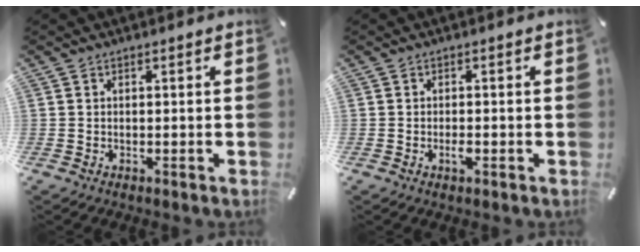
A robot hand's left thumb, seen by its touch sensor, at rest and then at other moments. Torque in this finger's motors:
{"motor_torque": [1.37, 2.36, 0.43, 0.04, 0.02]}